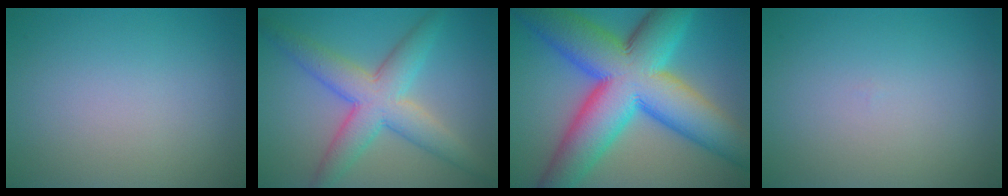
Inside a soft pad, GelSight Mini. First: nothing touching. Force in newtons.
{"total": 6.5, "press": 6.5, "slide": 0.2}
{"total": 16.5, "press": 16.5, "slide": 0.1}
{"total": 0.0}